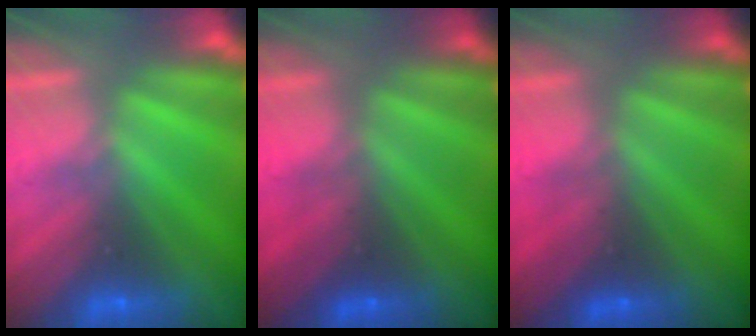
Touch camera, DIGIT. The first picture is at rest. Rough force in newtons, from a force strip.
{"total": 2.2}
{"total": 2.2}